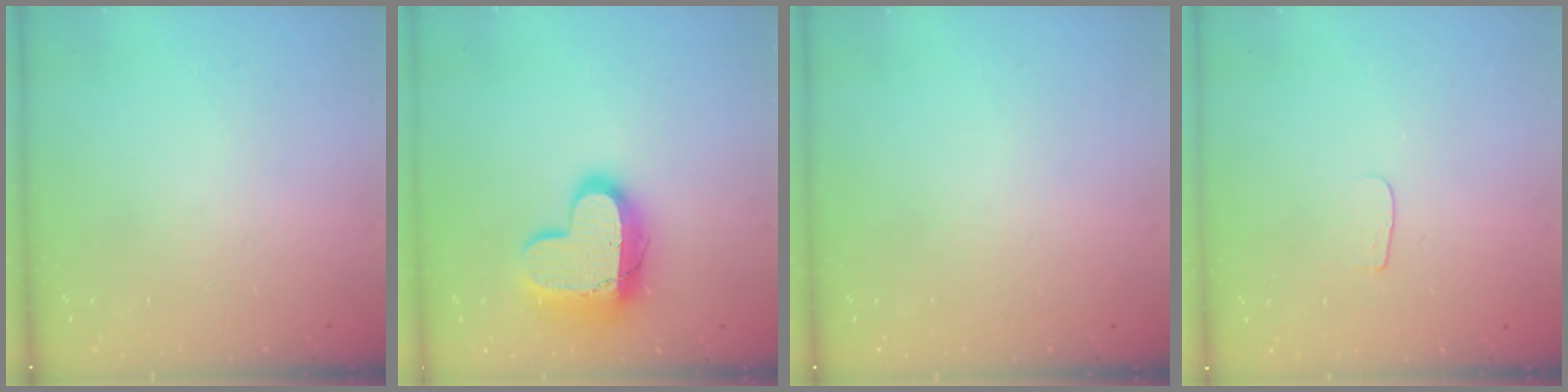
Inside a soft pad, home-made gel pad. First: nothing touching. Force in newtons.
{"total": 16.2, "press": 16.1, "slide": 1.1}
{"total": 0.0}
{"total": 3.6, "press": 3.6, "slide": 0.4}